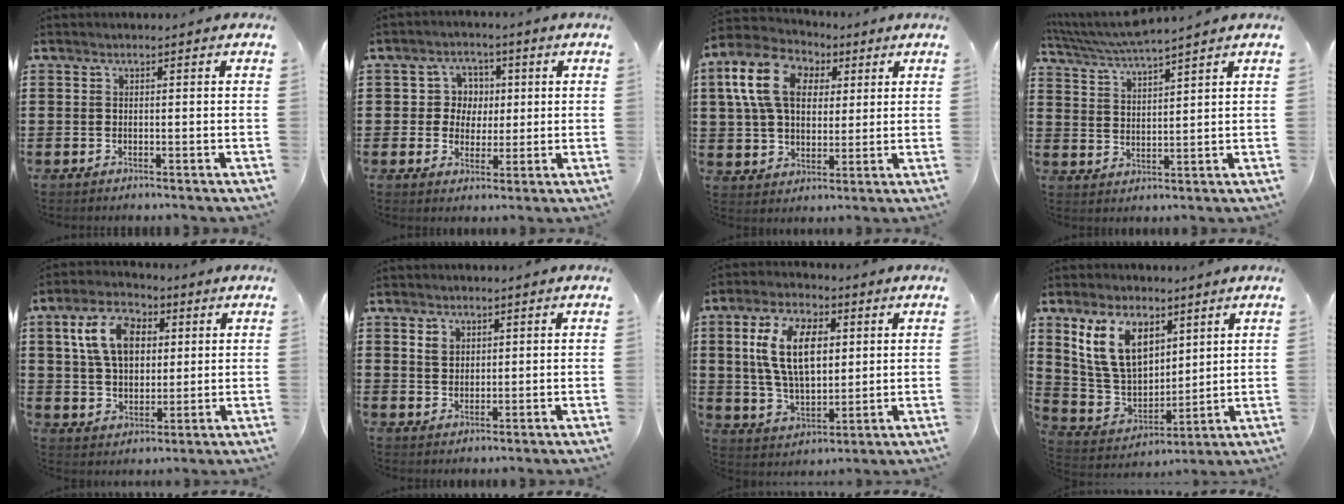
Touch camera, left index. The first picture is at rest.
{"total": 4.9, "force": [0.9, 4.6, 1.3], "torque": [-0.043, 0.011, 0.011]}
{"total": 10.9, "force": [3.9, 7.6, 6.7], "torque": [-0.168, 0.023, 0.072]}
{"total": 4.4, "force": [4.1, -0.7, 1.3], "torque": [-0.041, -0.024, 0.070]}
{"total": 9.5, "force": [3.3, 6.2, 6.4], "torque": [-0.136, 0.013, 0.057]}
{"total": 2.6, "force": [1.5, 2.0, 0.7], "torque": [-0.014, 0.003, 0.026]}
{"total": 11.6, "force": [3.4, 6.4, 9.0], "torque": [-0.197, 0.010, 0.056]}
{"total": 11.7, "force": [6.0, 7.6, 6.6], "torque": [-0.157, 0.008, 0.117]}